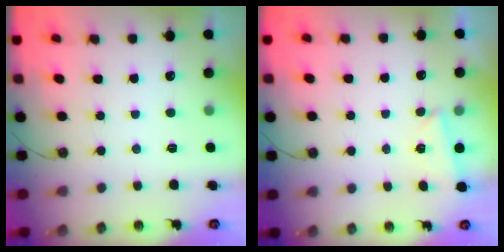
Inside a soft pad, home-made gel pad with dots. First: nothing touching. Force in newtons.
{"total": 2.0, "press": 1.9, "slide": 0.7}